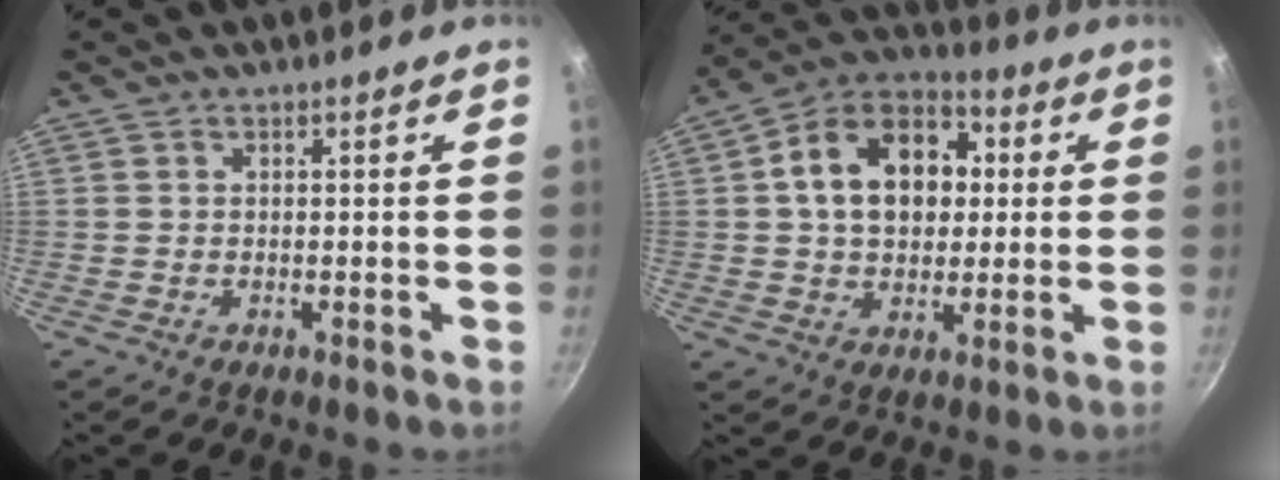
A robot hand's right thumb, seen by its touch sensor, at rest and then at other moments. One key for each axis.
{"total": 17.2, "fx": 2.7, "fy": 12.5, "fz": 11.6, "tx": -0.159, "ty": 0.026, "tz": 0.029}